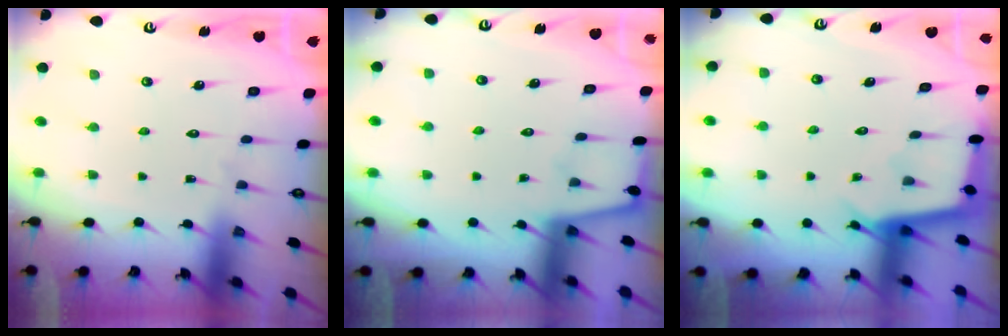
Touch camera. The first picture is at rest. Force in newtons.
{"total": 1.1, "press": 1.0, "slide": 0.2}
{"total": 3.0, "press": 3.0, "slide": 0.3}